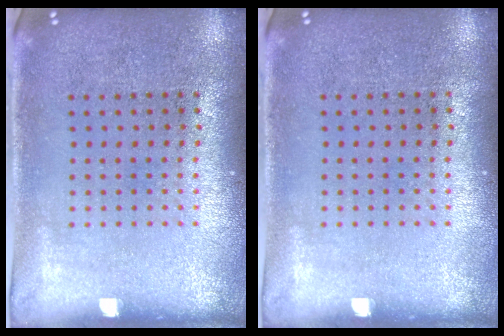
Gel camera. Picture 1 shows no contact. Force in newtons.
{"total": 0.0}